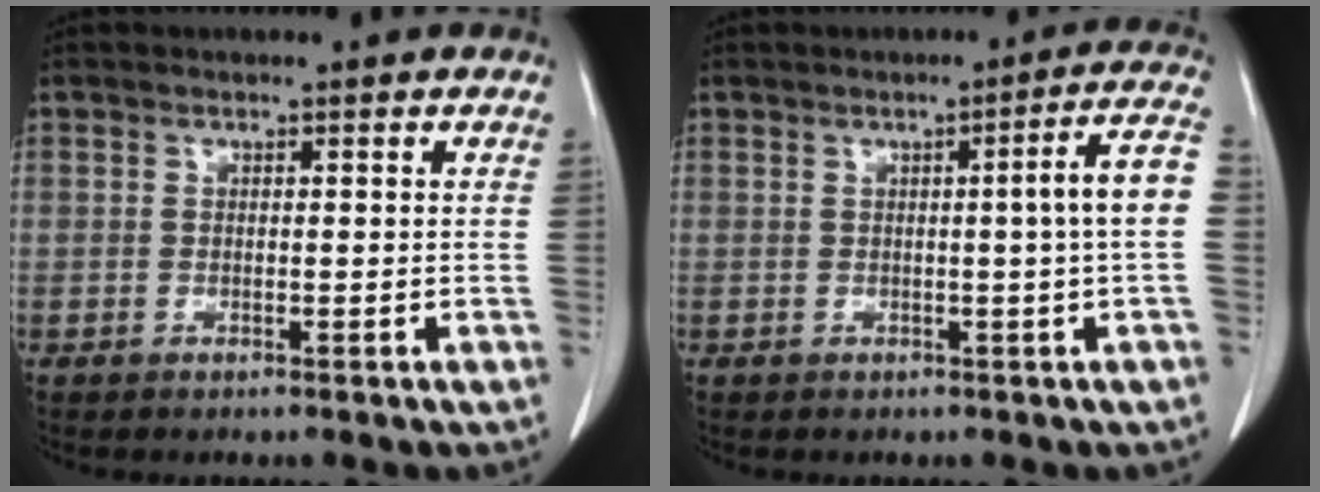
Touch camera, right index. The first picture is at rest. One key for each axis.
{"total": 6.0, "fx": -0.1, "fy": -1.1, "fz": 5.9, "tx": -0.075, "ty": 0.006, "tz": -0.002}